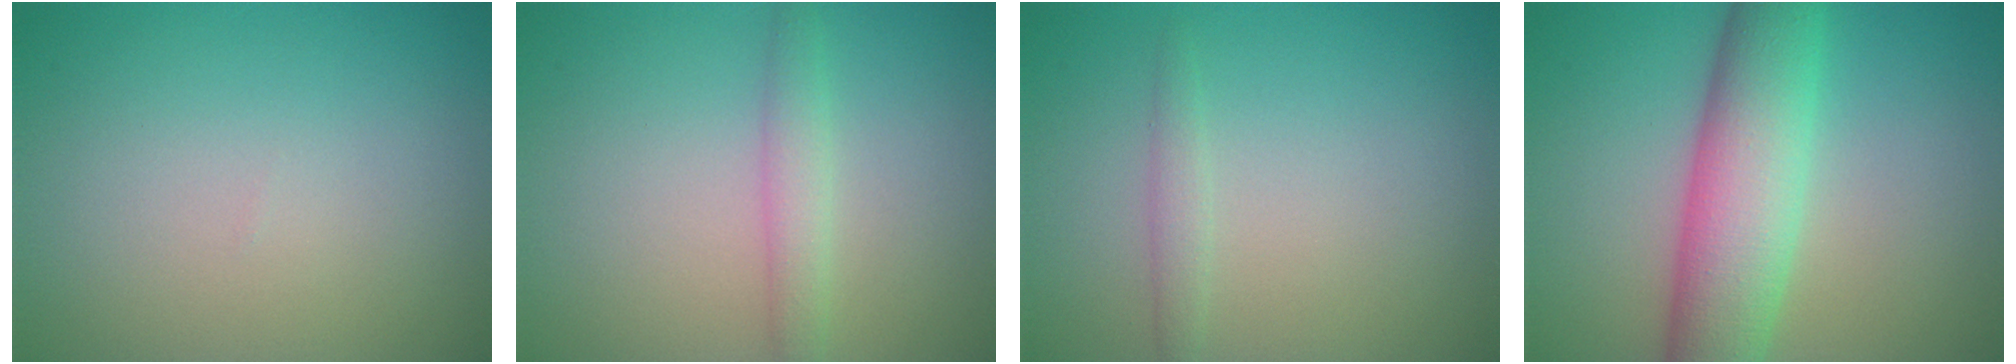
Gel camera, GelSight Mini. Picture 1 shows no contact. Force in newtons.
{"total": 1.9, "press": 1.9, "slide": 0.1}
{"total": 1.1, "press": 1.0, "slide": 0.1}
{"total": 7.8, "press": 7.8, "slide": 0.3}